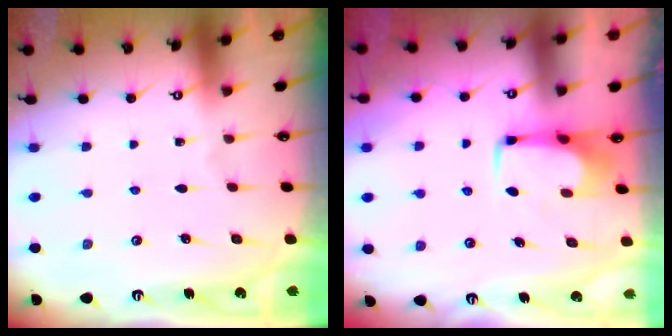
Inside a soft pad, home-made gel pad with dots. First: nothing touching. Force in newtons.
{"total": 1.1, "press": 1.0, "slide": 0.5}